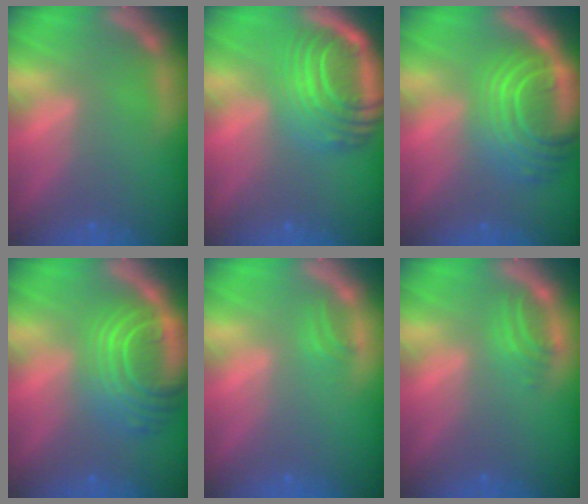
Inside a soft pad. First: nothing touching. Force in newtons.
{"total": 10.1}
{"total": 9.5}
{"total": 9.0}
{"total": 0.9}
{"total": 2.0}